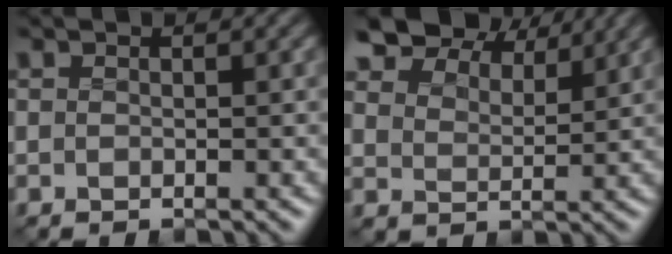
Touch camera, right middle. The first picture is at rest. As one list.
[{"total": 8.8, "force": [7.3, 3.9, 3.1], "torque": [-0.087, -0.007, 0.127]}]